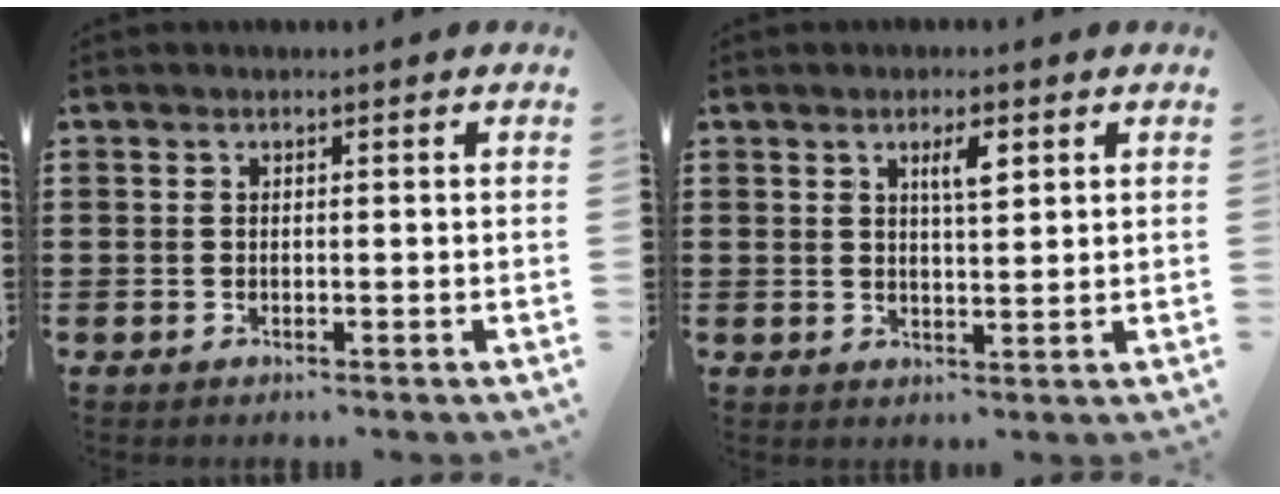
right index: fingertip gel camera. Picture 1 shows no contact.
{"total": 3.2, "force": [1.5, 0.8, 2.7], "torque": [-0.048, 0.003, 0.022]}